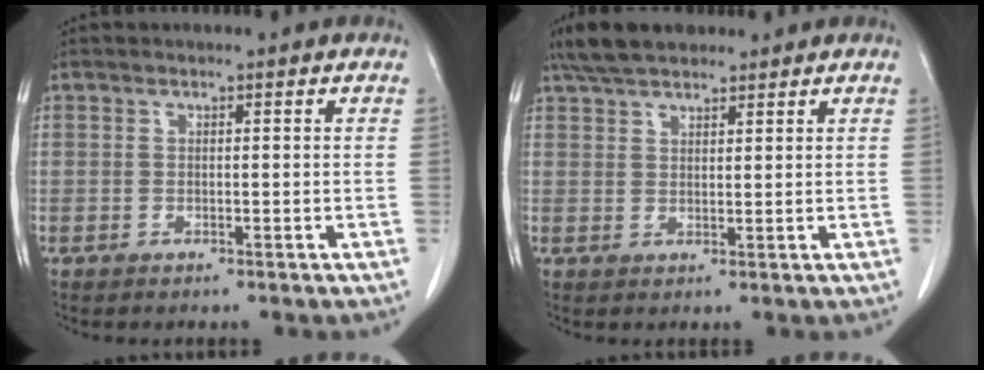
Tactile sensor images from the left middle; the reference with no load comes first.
{"total": 6.5, "force": [5.4, 2.2, 2.9], "torque": [-0.056, 0.023, 0.101]}